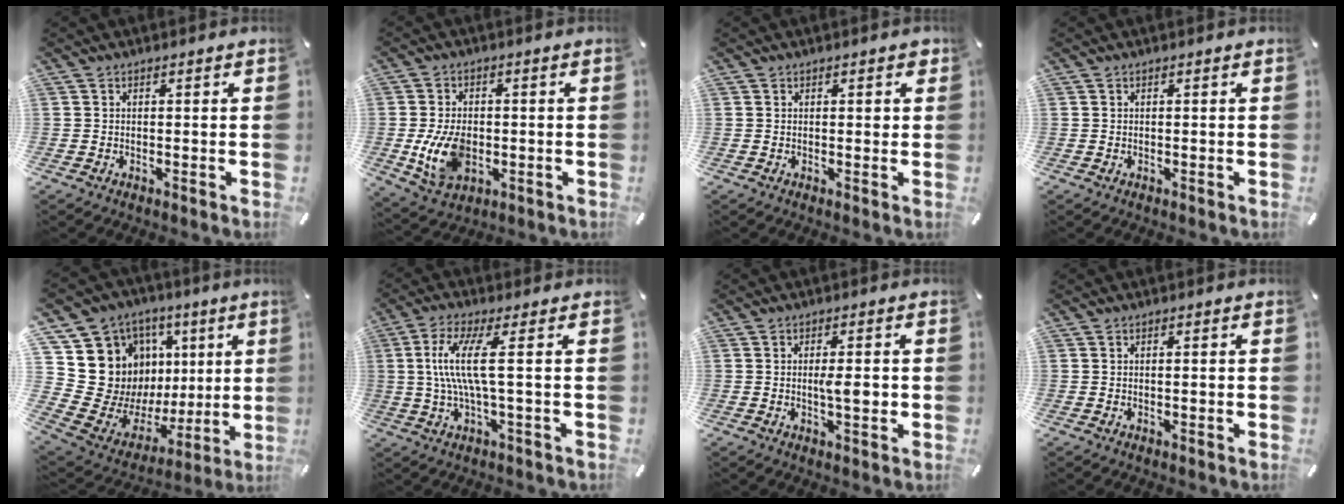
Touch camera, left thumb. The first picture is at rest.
{"total": 10.0, "force": [-1.6, 7.0, 6.9], "torque": [-0.142, -0.001, -0.028]}
{"total": 1.1, "force": [0.5, 0.8, 0.6], "torque": [-0.005, 0.002, 0.005]}
{"total": 0.0}
{"total": 18.5, "force": [4.4, 17.0, 6.0], "torque": [-0.095, -0.066, 0.126]}
{"total": 10.5, "force": [0.9, 1.4, 10.4], "torque": [-0.218, -0.010, 0.005]}
{"total": 4.5, "force": [-0.4, 1.2, 4.3], "torque": [-0.067, 0.000, -0.012]}
{"total": 0.5, "force": [-0.2, 0.1, 0.5], "torque": [-0.008, -0.001, -0.003]}